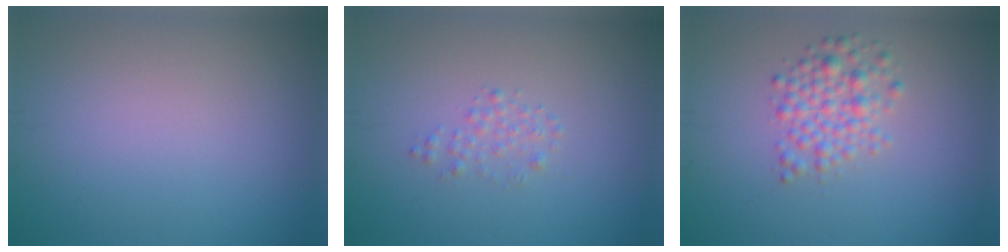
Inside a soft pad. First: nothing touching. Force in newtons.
{"total": 1.1, "press": 1.1, "slide": 0.1}
{"total": 3.0, "press": 3.0, "slide": 0.2}